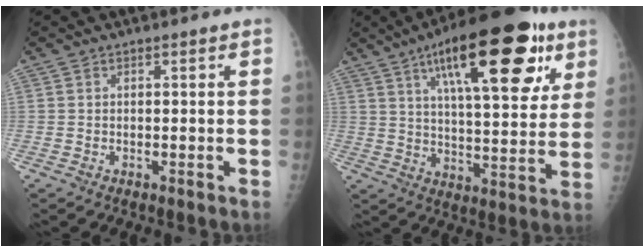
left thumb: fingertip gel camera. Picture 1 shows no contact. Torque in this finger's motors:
{"motor_torque": [3.00, 2.01, 1.84, -0.92, 0.58]}